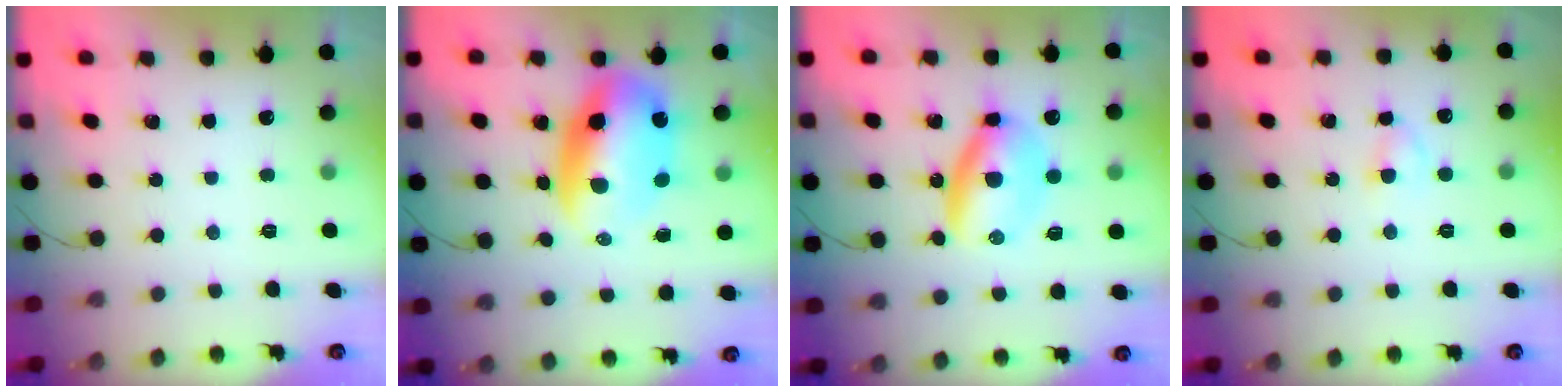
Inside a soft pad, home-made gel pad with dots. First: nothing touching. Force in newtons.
{"total": 12.6, "press": 12.3, "slide": 2.8}
{"total": 7.4, "press": 7.2, "slide": 1.8}
{"total": 2.8, "press": 2.5, "slide": 1.2}